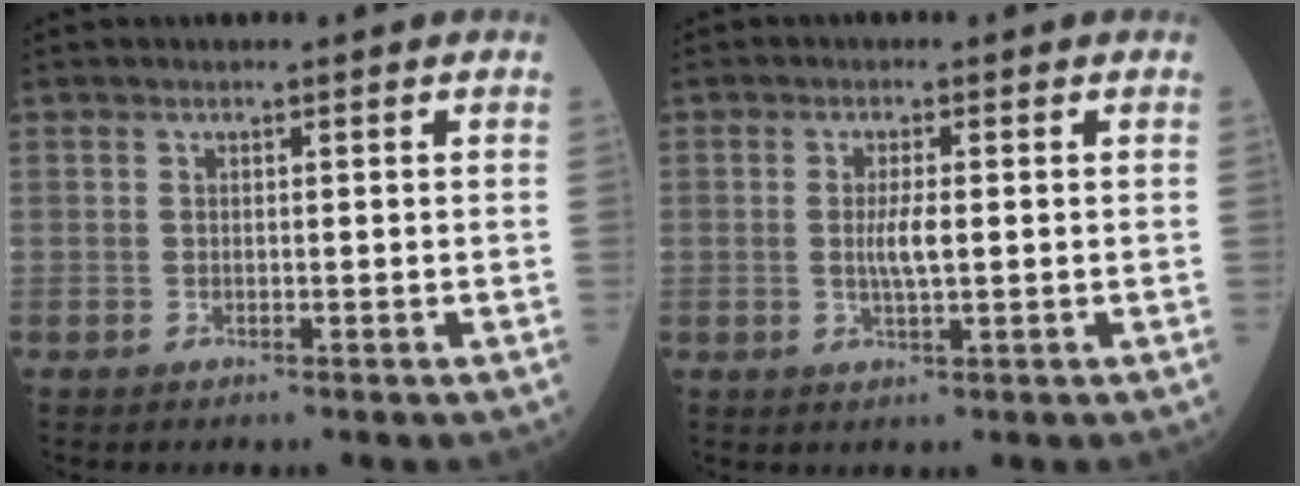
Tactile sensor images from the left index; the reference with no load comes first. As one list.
[{"total": 2.9, "force": [-0.8, 0.4, 2.7], "torque": [-0.052, -0.007, -0.016]}]